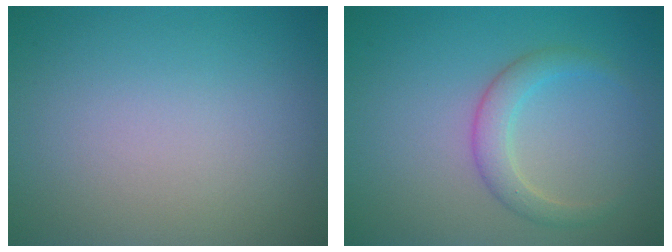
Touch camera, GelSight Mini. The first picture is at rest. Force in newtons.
{"total": 2.5, "press": 2.5, "slide": 0.2}